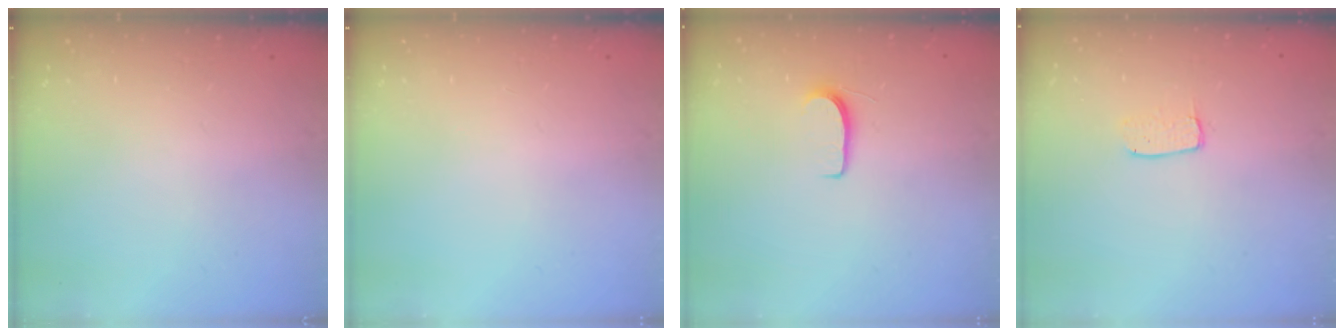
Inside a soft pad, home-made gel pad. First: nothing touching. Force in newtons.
{"total": 0.0}
{"total": 5.4, "press": 5.4, "slide": 0.6}
{"total": 3.6, "press": 3.6, "slide": 0.2}